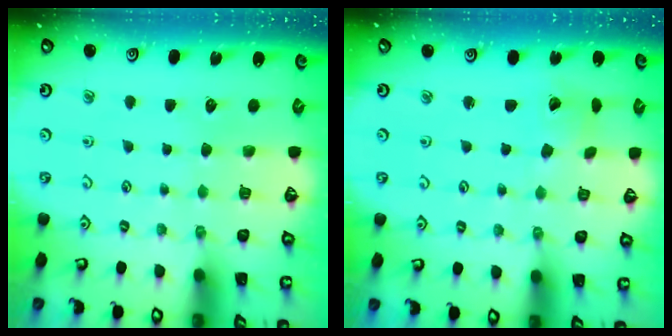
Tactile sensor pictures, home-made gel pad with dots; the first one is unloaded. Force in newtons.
{"total": 2.2, "press": 2.2, "slide": 0.2}